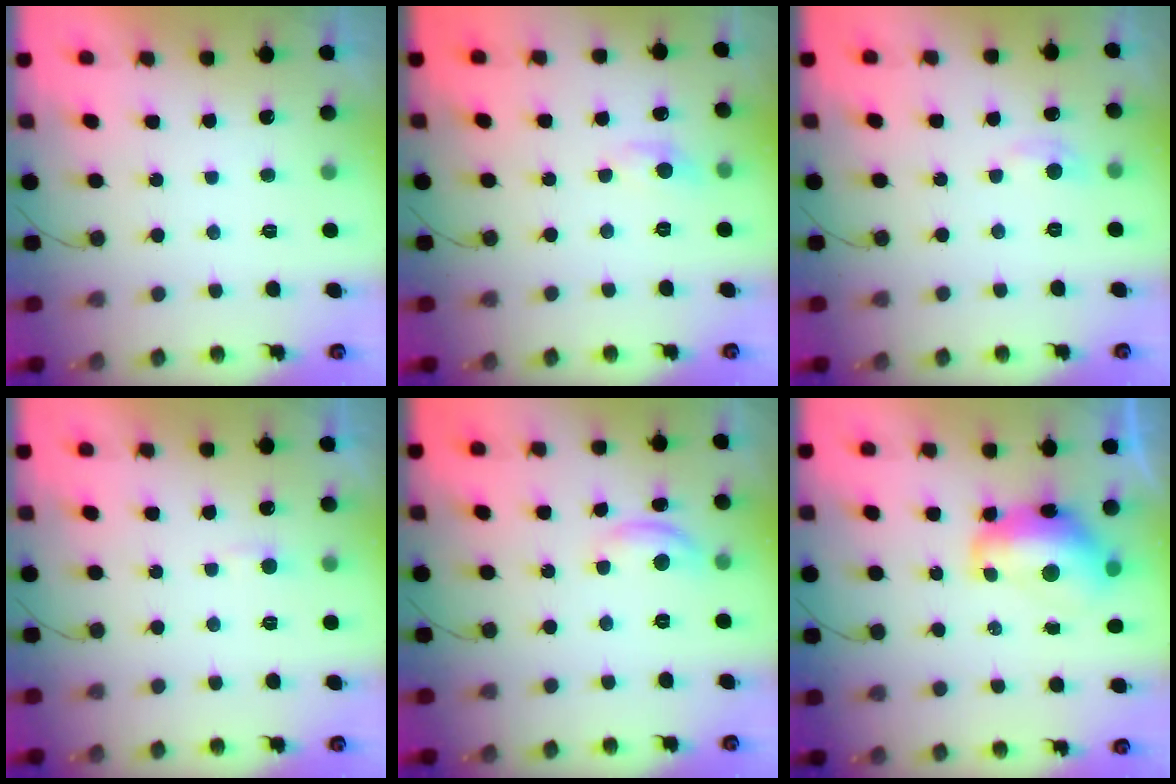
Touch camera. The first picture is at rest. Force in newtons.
{"total": 4.4, "press": 4.4, "slide": 0.5}
{"total": 5.0, "press": 5.0, "slide": 0.6}
{"total": 2.7, "press": 2.7, "slide": 0.4}
{"total": 8.0, "press": 8.0, "slide": 0.2}
{"total": 12.1, "press": 12.0, "slide": 1.6}